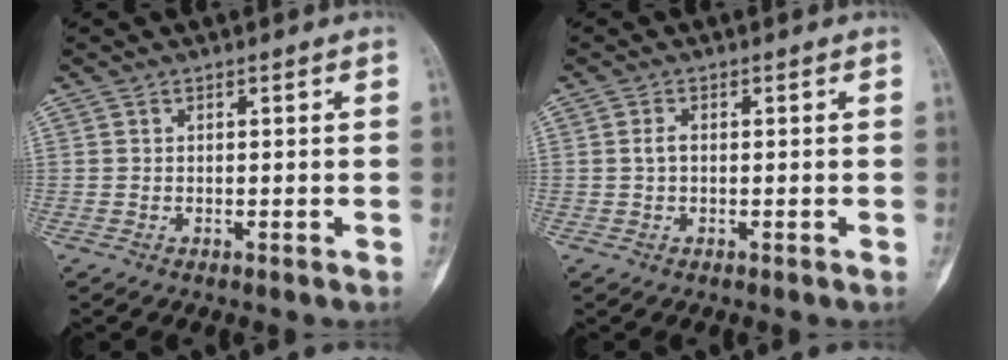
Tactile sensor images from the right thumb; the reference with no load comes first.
{"total": 0.8, "force": [-0.2, 0.2, 0.7], "torque": [-0.016, 0.000, -0.006]}